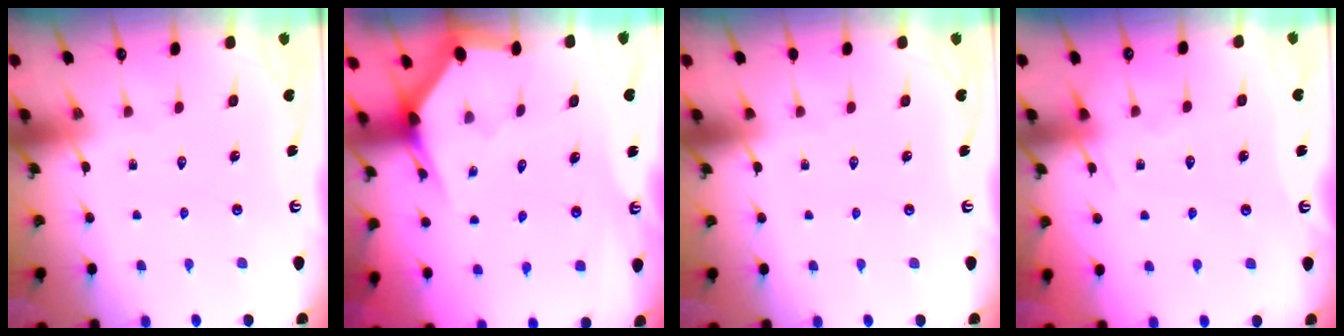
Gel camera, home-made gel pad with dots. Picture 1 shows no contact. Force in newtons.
{"total": 2.8, "press": 2.8, "slide": 0.2}
{"total": 0.0}
{"total": 4.8, "press": 4.8, "slide": 0.5}